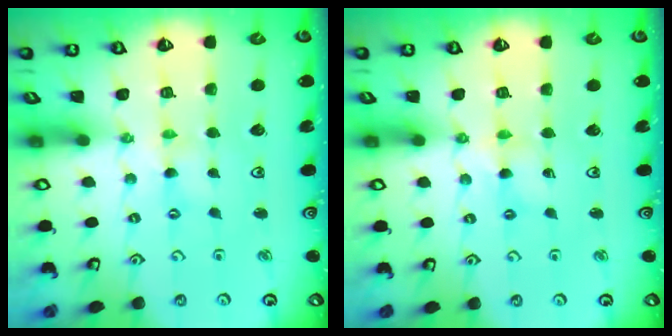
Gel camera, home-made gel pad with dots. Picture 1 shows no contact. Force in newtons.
{"total": 2.6, "press": 2.6, "slide": 0.4}